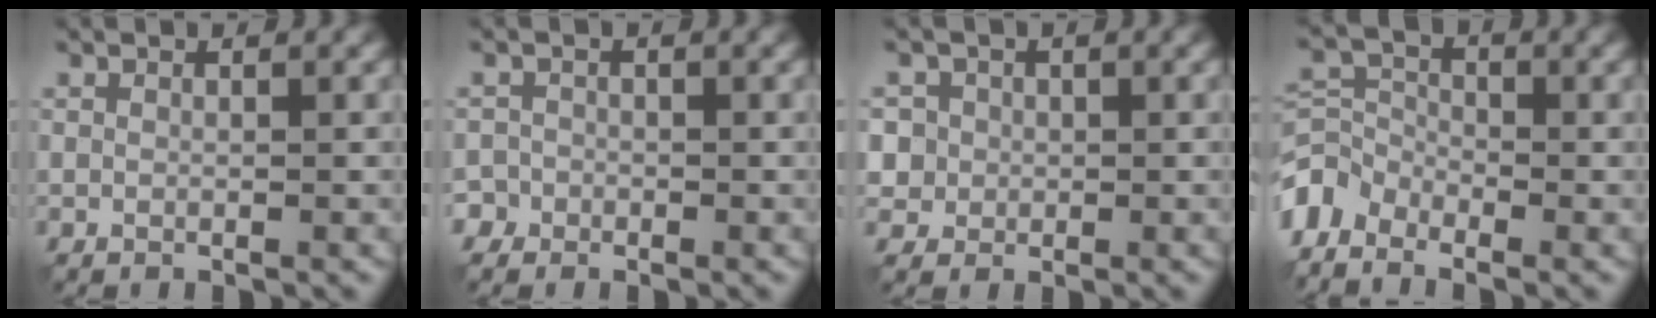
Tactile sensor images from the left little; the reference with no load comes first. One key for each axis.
{"total": 1.8, "fx": -1.2, "fy": 1.4, "fz": -0.1, "tx": 0.014, "ty": 0.008, "tz": -0.022}
{"total": 3.8, "fx": 0.7, "fy": 3.6, "fz": 0.9, "tx": -0.009, "ty": 0.020, "tz": 0.009}
{"total": 4.2, "fx": -3.4, "fy": 2.1, "fz": 1.3, "tx": -0.027, "ty": -0.002, "tz": -0.085}